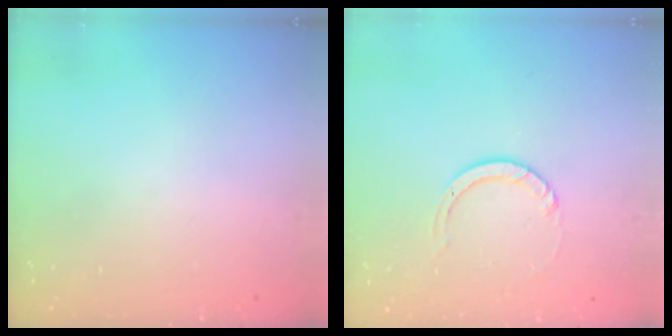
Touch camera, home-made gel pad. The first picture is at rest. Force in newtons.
{"total": 3.0, "press": 3.0, "slide": 0.3}